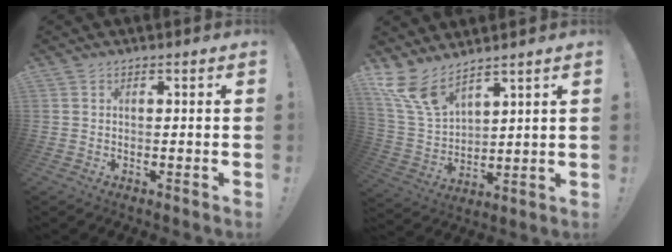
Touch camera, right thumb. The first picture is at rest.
{"total": 11.4, "force": [8.8, 4.5, 5.7], "torque": [-0.130, -0.053, 0.172]}